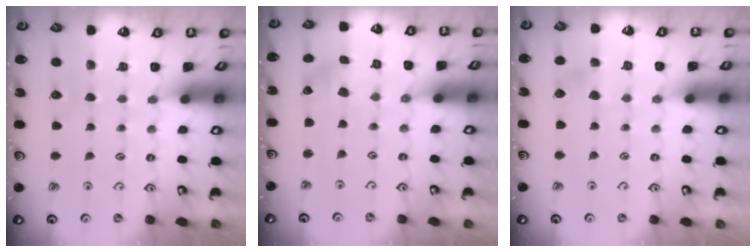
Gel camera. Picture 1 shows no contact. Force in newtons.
{"total": 0.8, "press": 0.8, "slide": 0.1}
{"total": 3.6, "press": 3.5, "slide": 0.5}